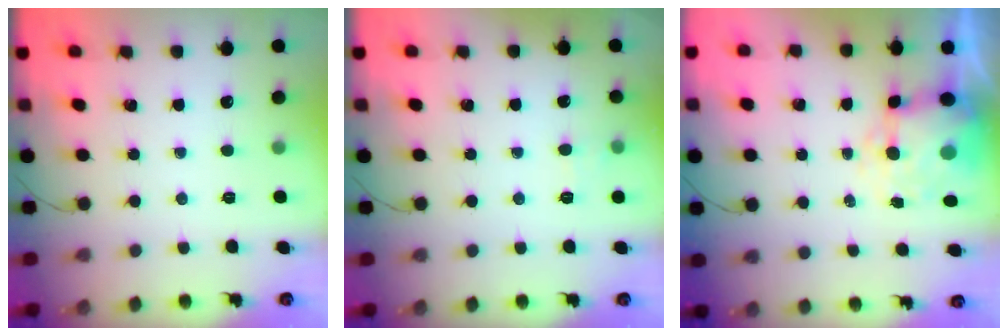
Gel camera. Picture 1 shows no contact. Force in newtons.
{"total": 4.6, "press": 4.4, "slide": 1.3}
{"total": 9.2, "press": 9.0, "slide": 1.6}